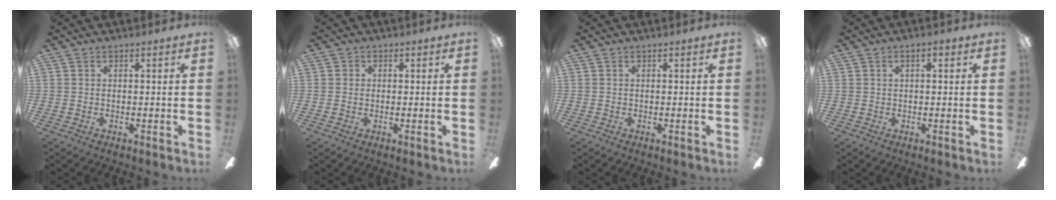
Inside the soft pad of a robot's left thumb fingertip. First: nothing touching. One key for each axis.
{"total": 1.1, "fx": 0.2, "fy": 1.1, "fz": 0.1, "tx": -0.002, "ty": 0.005, "tz": 0.002}
{"total": 0.0}
{"total": 2.1, "fx": 1.1, "fy": 0.8, "fz": 1.6, "tx": -0.018, "ty": -0.002, "tz": 0.015}